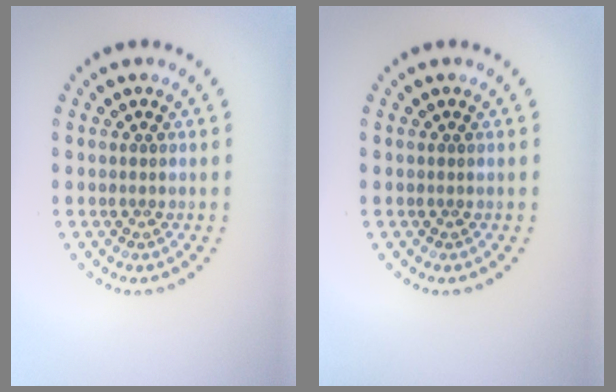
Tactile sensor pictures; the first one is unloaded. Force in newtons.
{"total": 0.0}